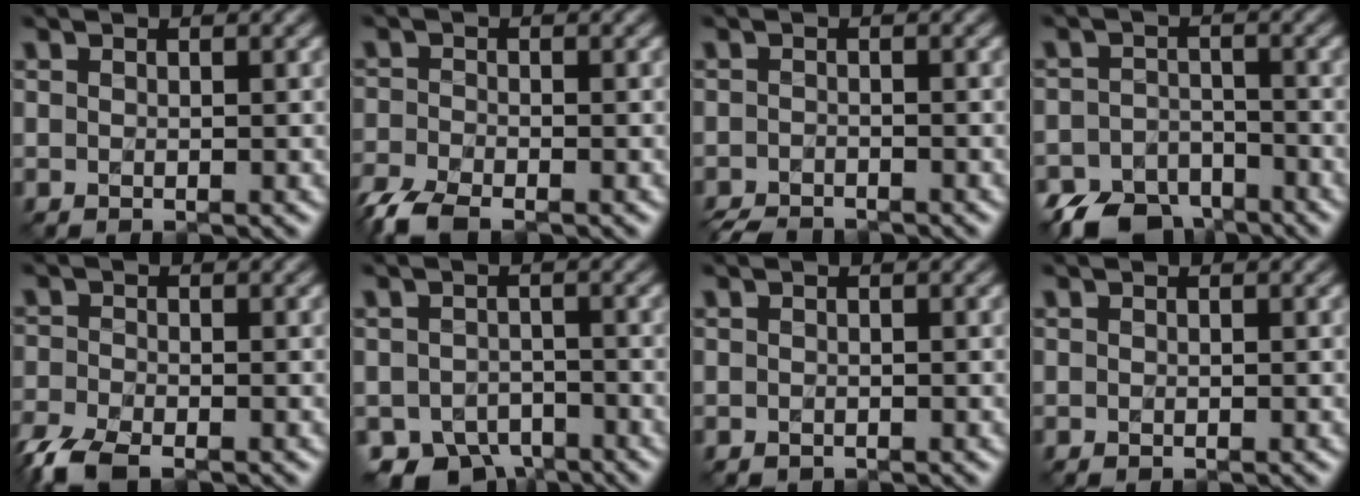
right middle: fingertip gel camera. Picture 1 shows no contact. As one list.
[{"total": 5.6, "force": [-4.7, 1.7, 2.5], "torque": [-0.052, -0.022, -0.097]}, {"total": 3.5, "force": [-3.4, 0.4, 0.6], "torque": [-0.010, -0.015, -0.062]}, {"total": 6.5, "force": [-5.4, 3.2, 1.8], "torque": [-0.026, -0.016, -0.101]}, {"total": 6.1, "force": [-5.0, 2.1, 2.9], "torque": [-0.065, -0.025, -0.100]}, {"total": 5.4, "force": [-3.9, 3.3, 2.0], "torque": [-0.028, -0.023, -0.065]}, {"total": 0.5, "force": [-0.3, 0.4, 0.1], "torque": [-0.003, -0.003, -0.005]}, {"total": 0.0}]